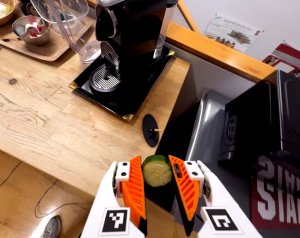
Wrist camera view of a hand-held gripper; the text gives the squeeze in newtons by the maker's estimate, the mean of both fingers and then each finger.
{"total": 9.8, "left": 9.9, "right": 9.7}